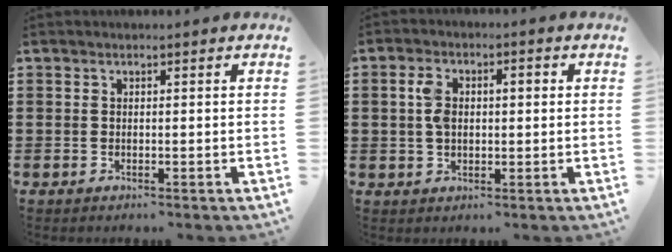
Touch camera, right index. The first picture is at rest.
{"total": 4.5, "force": [0.4, 2.5, 3.7], "torque": [-0.085, 0.010, 0.001]}